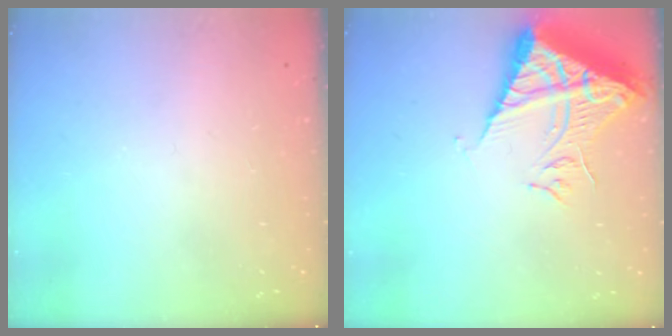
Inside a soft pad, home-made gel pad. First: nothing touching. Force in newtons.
{"total": 11.6, "press": 11.5, "slide": 1.1}